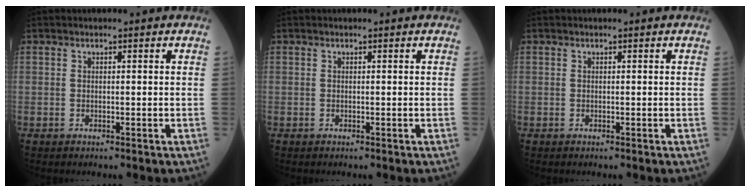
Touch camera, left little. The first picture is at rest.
{"total": 0.0}
{"total": 0.0}